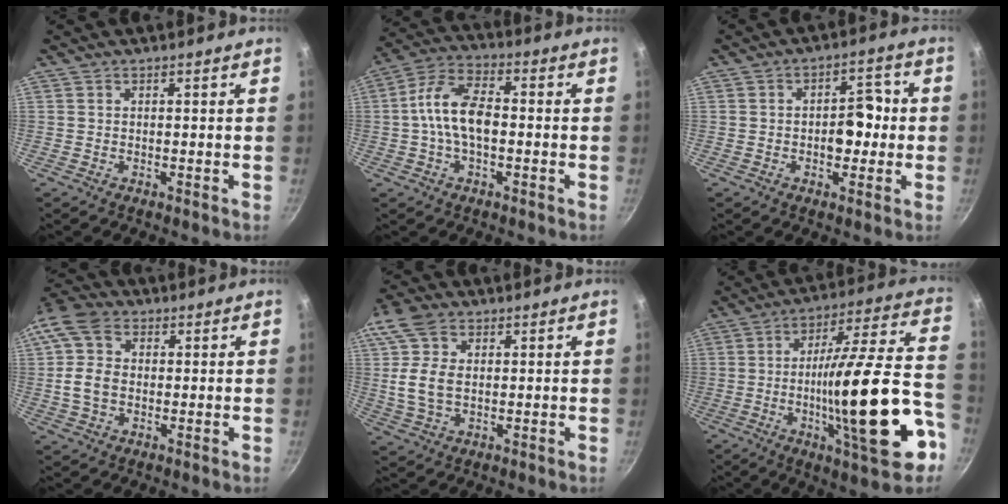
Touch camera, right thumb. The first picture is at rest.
{"total": 10.5, "force": [-0.7, 5.7, 8.8], "torque": [-0.158, 0.035, -0.026]}
{"total": 6.7, "force": [-0.7, 4.3, 5.1], "torque": [-0.030, 0.016, -0.012]}
{"total": 10.0, "force": [0.8, 7.5, 6.6], "torque": [-0.122, 0.013, 0.002]}
{"total": 9.9, "force": [1.6, 6.5, 7.3], "torque": [-0.144, 0.000, 0.024]}
{"total": 26.2, "force": [-7.8, 6.1, 24.2], "torque": [-0.348, 0.029, -0.119]}